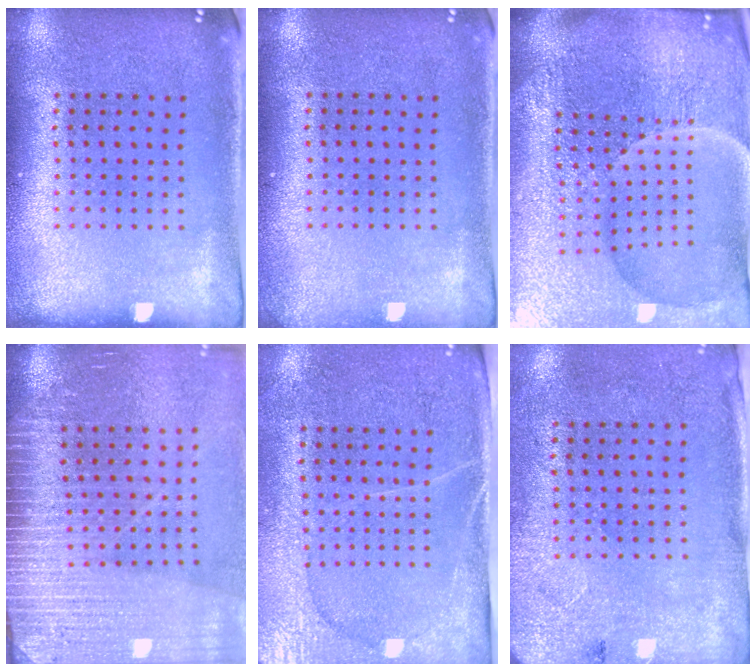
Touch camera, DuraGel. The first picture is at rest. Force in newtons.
{"total": 0.7, "press": 0.7, "slide": 0.0}
{"total": 6.9, "press": 6.2, "slide": 3.2}
{"total": 3.6, "press": 3.4, "slide": 1.2}
{"total": 3.0, "press": 2.8, "slide": 1.3}
{"total": 2.7, "press": 2.2, "slide": 1.5}